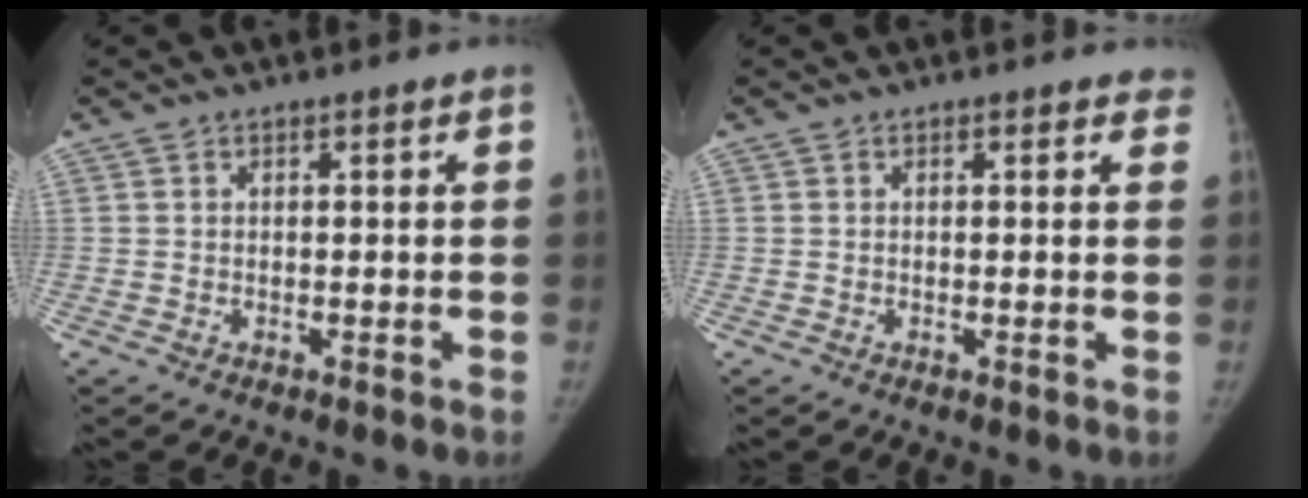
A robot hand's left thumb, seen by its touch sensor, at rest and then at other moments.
{"total": 1.8, "force": [1.4, 0.9, 0.4], "torque": [0.020, -0.003, 0.003]}